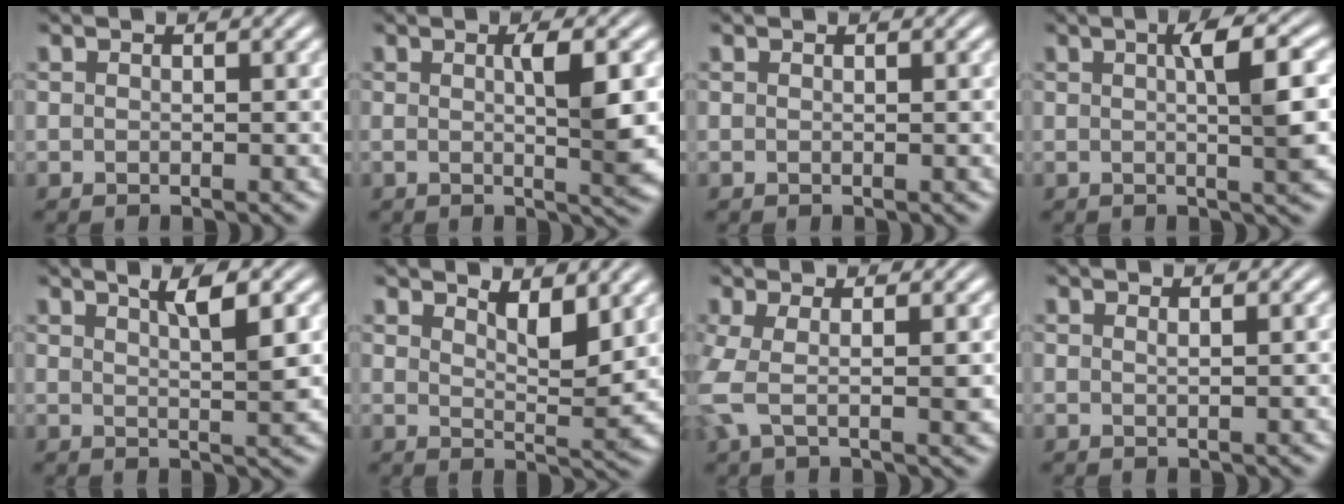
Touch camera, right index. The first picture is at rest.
{"total": 3.9, "force": [0.2, 0.2, 3.9], "torque": [-0.054, -0.003, 0.001]}
{"total": 0.0}
{"total": 4.2, "force": [0.4, 0.3, 4.1], "torque": [-0.059, 0.006, 0.004]}
{"total": 3.7, "force": [2.0, 0.3, 3.1], "torque": [-0.044, -0.007, 0.038]}
{"total": 3.4, "force": [2.3, 0.3, 2.5], "torque": [-0.034, -0.019, 0.043]}
{"total": 3.7, "force": [0.2, 1.6, 3.3], "torque": [-0.088, -0.012, 0.005]}
{"total": 0.8, "force": [0.4, -0.6, 0.4], "torque": [-0.005, -0.005, 0.011]}